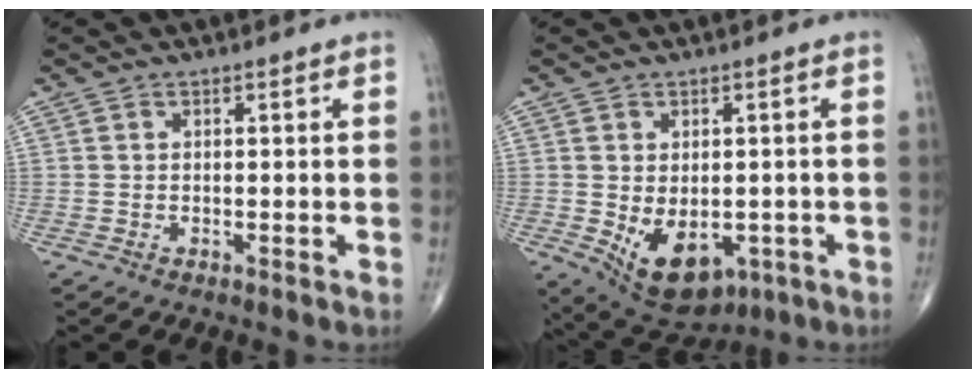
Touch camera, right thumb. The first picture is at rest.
{"total": 11.2, "force": [-2.9, 7.2, 8.0], "torque": [-0.104, -0.006, -0.022]}